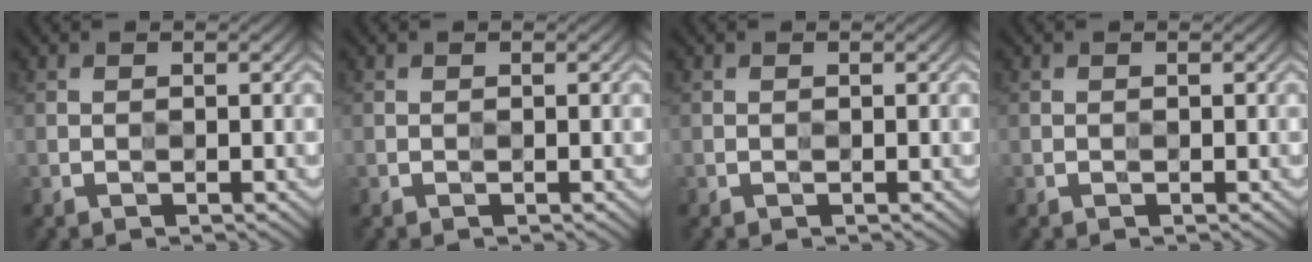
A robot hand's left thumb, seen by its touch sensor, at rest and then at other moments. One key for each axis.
{"total": 0.0}
{"total": 0.0}
{"total": 0.0}